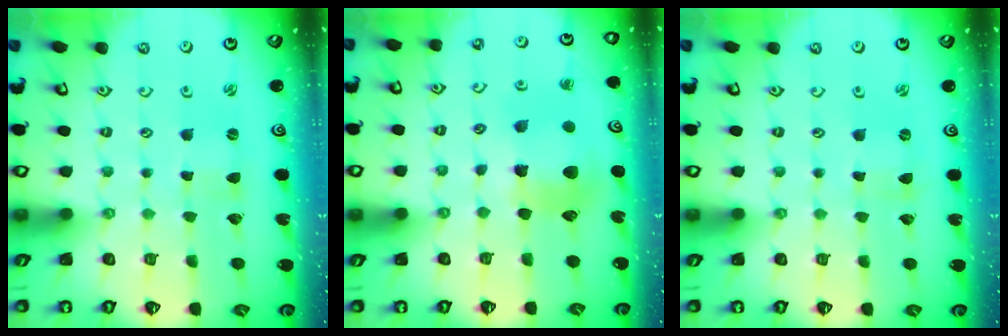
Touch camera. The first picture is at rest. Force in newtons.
{"total": 10.3, "press": 10.2, "slide": 1.4}
{"total": 0.0}